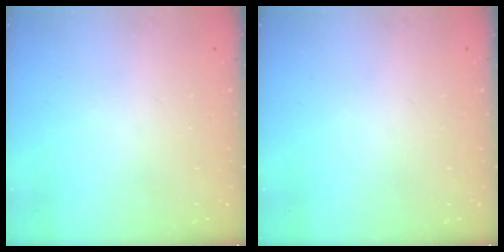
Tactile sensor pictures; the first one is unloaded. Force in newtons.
{"total": 0.0}